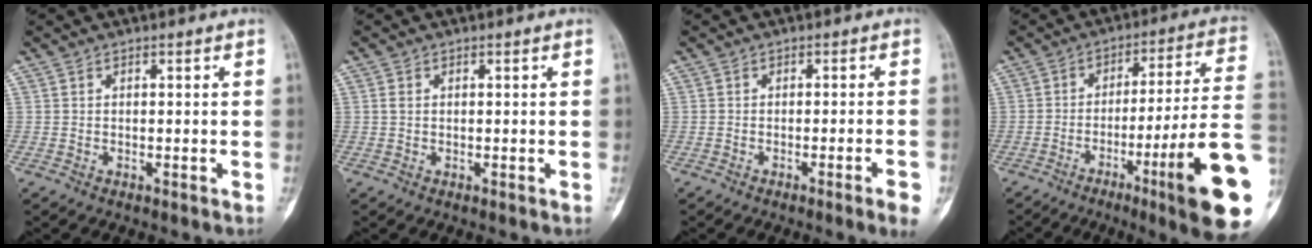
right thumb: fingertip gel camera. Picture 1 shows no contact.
{"total": 1.0, "force": [0.2, 0.7, 0.6], "torque": [-0.013, 0.002, 0.003]}
{"total": 4.1, "force": [-2.1, -0.1, 3.6], "torque": [-0.049, 0.003, -0.029]}
{"total": 20.7, "force": [-7.3, 0.7, 19.3], "torque": [-0.236, 0.017, -0.112]}